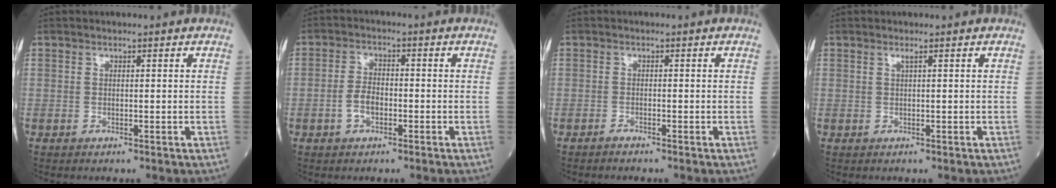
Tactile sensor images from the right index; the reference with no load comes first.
{"total": 3.4, "force": [-1.3, 1.7, 2.7], "torque": [-0.058, 0.005, -0.024]}
{"total": 0.8, "force": [-0.7, 0.0, 0.3], "torque": [-0.011, 0.000, -0.010]}
{"total": 0.5, "force": [0.3, -0.2, 0.4], "torque": [-0.014, -0.001, 0.011]}